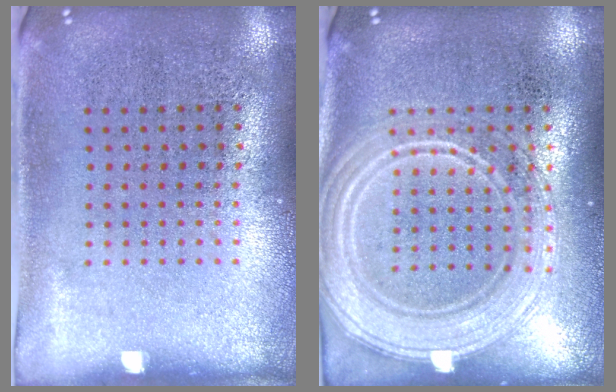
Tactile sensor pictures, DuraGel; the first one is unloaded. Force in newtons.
{"total": 2.9, "press": 2.8, "slide": 0.4}